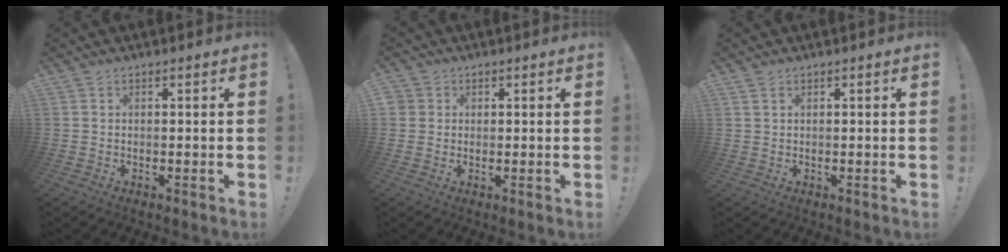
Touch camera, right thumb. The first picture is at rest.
{"total": 2.3, "force": [1.0, 2.1, 0.4], "torque": [-0.013, 0.002, 0.019]}
{"total": 1.3, "force": [0.9, 0.6, 0.7], "torque": [-0.015, -0.001, 0.018]}